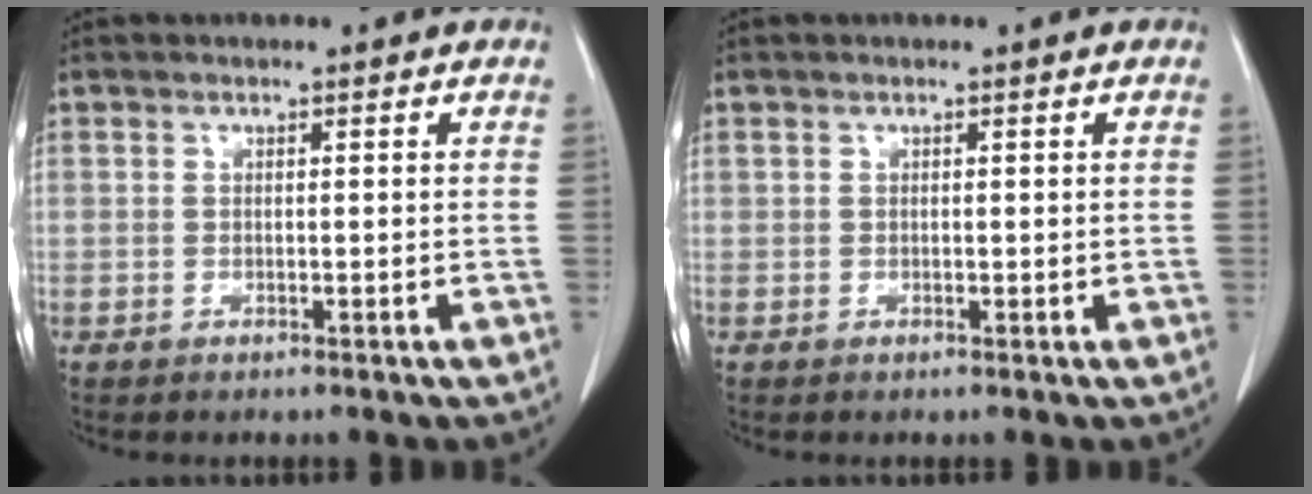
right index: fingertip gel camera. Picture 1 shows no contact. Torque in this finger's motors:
{"motor_torque": [-0.03, 0.00, -0.02, 0.00]}